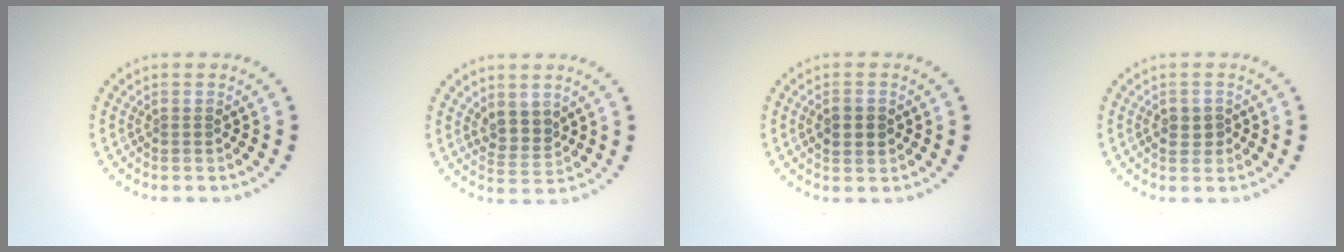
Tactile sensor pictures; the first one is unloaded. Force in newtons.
{"total": 2.3, "press": 1.9, "slide": 1.2}
{"total": 2.3, "press": 2.3, "slide": 0.2}
{"total": 1.9, "press": 1.8, "slide": 0.4}